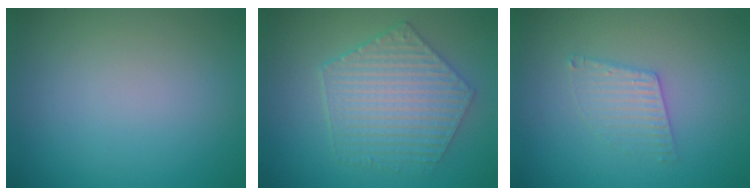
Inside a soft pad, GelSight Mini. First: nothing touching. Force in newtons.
{"total": 5.6, "press": 4.6, "slide": 3.1}
{"total": 2.1, "press": 2.1, "slide": 0.3}